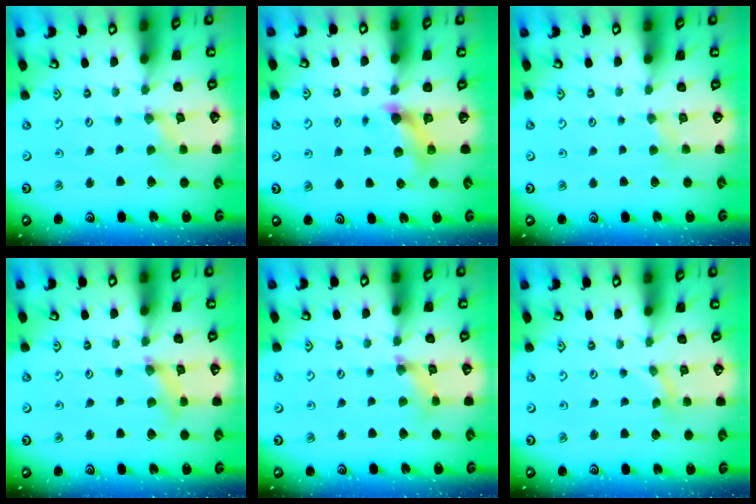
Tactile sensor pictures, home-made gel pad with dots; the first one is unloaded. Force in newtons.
{"total": 7.0, "press": 7.0, "slide": 0.6}
{"total": 3.2, "press": 3.1, "slide": 0.5}
{"total": 2.4, "press": 2.3, "slide": 0.4}
{"total": 2.2, "press": 2.2, "slide": 0.4}
{"total": 0.0}